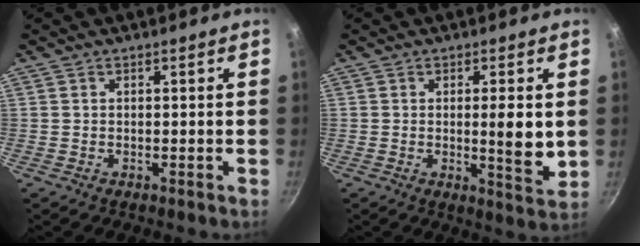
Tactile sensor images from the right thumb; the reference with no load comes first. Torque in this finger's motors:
{"motor_torque": [2.80, 2.22, 2.65, -0.13, 0.63]}